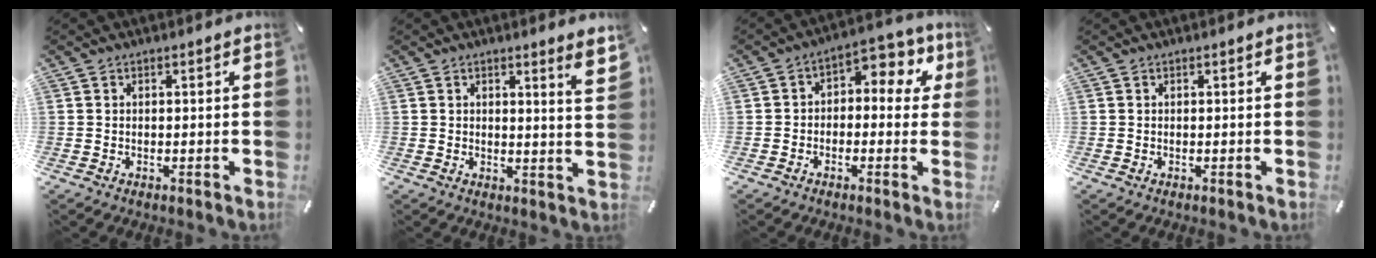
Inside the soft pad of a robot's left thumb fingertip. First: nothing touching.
{"total": 4.5, "force": [2.6, 0.1, 3.7], "torque": [-0.051, -0.022, 0.038]}
{"total": 6.0, "force": [0.2, 4.2, 4.2], "torque": [-0.055, -0.001, -0.003]}
{"total": 0.0}